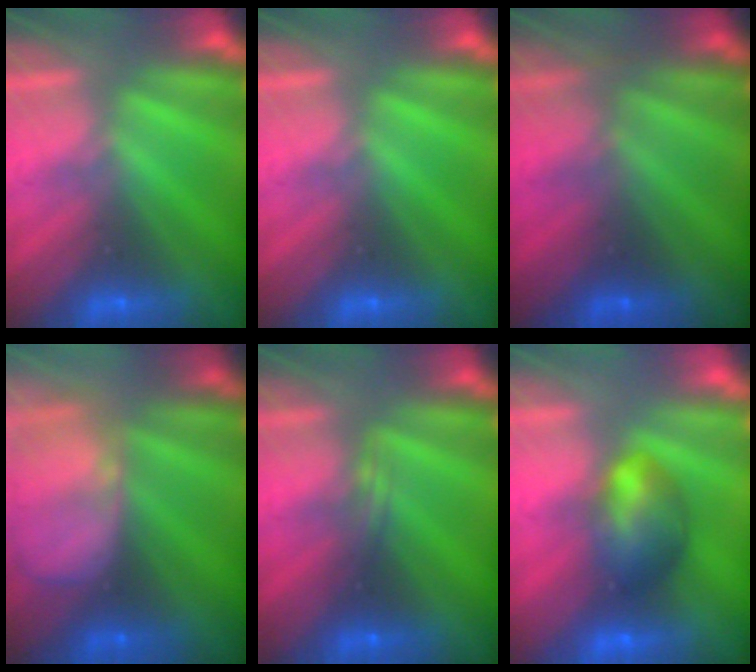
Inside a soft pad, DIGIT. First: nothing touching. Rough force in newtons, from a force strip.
{"total": 0.0}
{"total": 1.8}
{"total": 7.1}
{"total": 2.3}
{"total": 7.8}